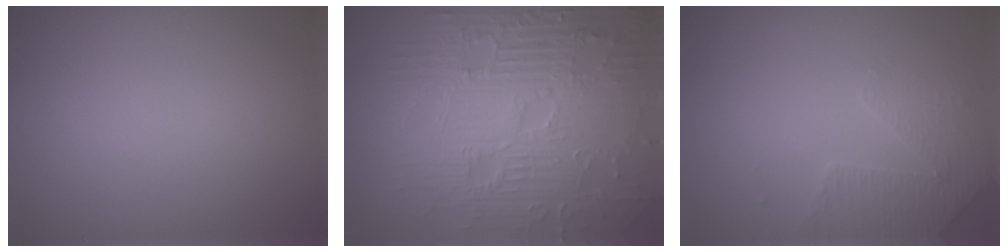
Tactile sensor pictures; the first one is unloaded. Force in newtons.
{"total": 12.0, "press": 7.8, "slide": 9.1}
{"total": 2.8, "press": 2.7, "slide": 0.7}